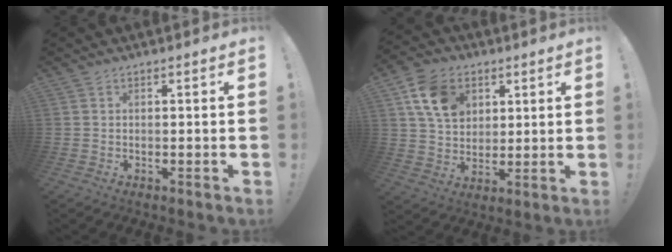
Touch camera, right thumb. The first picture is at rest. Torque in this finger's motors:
{"motor_torque": [1.87, 2.39, 0.65, -0.51, 0.08]}